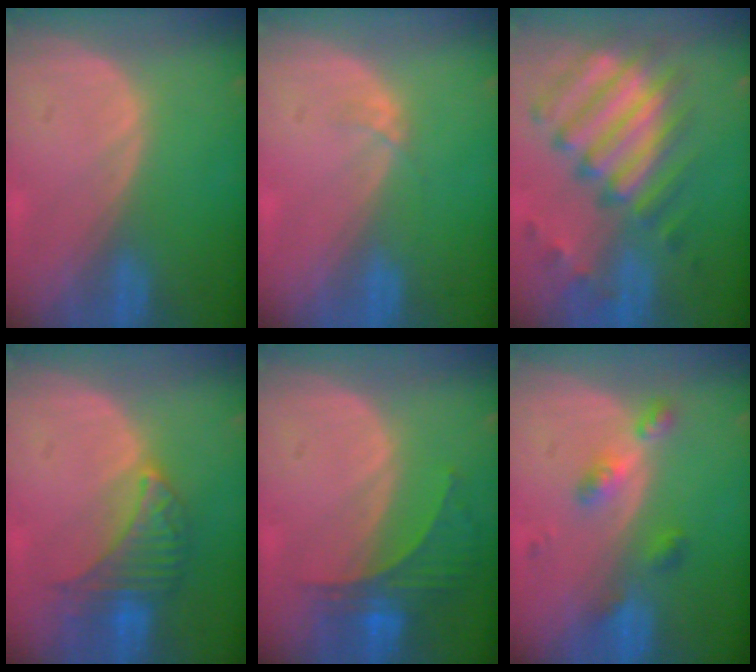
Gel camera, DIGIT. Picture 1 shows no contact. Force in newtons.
{"total": 0.9, "press": 0.9, "slide": 0.1}
{"total": 12.2, "press": 10.5, "slide": 6.1}
{"total": 6.5, "press": 6.4, "slide": 0.6}
{"total": 5.9, "press": 5.6, "slide": 2.0}
{"total": 4.7, "press": 4.2, "slide": 2.1}